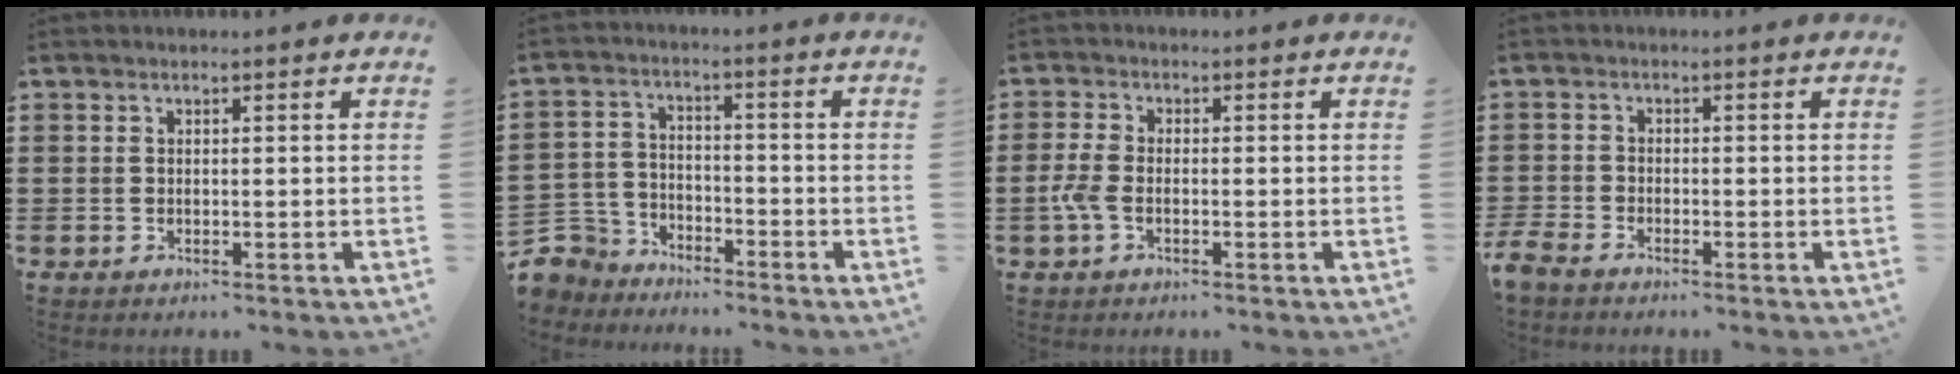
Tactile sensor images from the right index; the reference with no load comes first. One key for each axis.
{"total": 6.1, "fx": -5.4, "fy": 2.8, "fz": 0.3, "tx": -0.035, "ty": 0.010, "tz": -0.114}
{"total": 3.3, "fx": -1.2, "fy": 1.5, "fz": 2.7, "tx": -0.082, "ty": -0.011, "tz": -0.031}
{"total": 2.3, "fx": -2.3, "fy": 0.3, "fz": 0.3, "tx": -0.022, "ty": -0.004, "tz": -0.052}